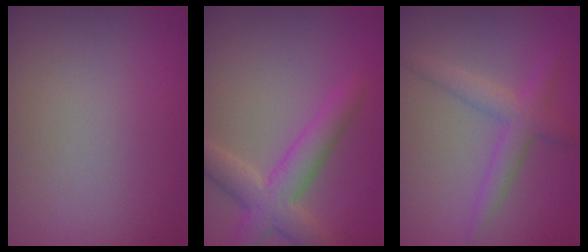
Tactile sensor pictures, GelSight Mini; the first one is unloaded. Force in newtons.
{"total": 4.6, "press": 4.6, "slide": 0.2}
{"total": 3.0, "press": 3.0, "slide": 0.0}